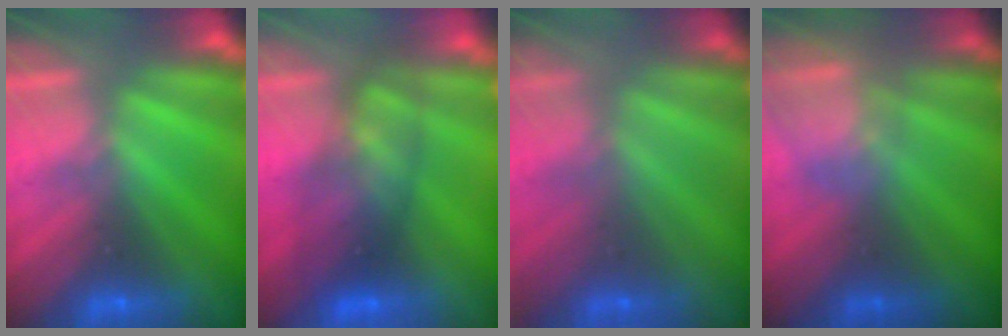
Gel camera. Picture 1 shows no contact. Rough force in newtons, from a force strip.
{"total": 5.5}
{"total": 1.4}
{"total": 4.4}